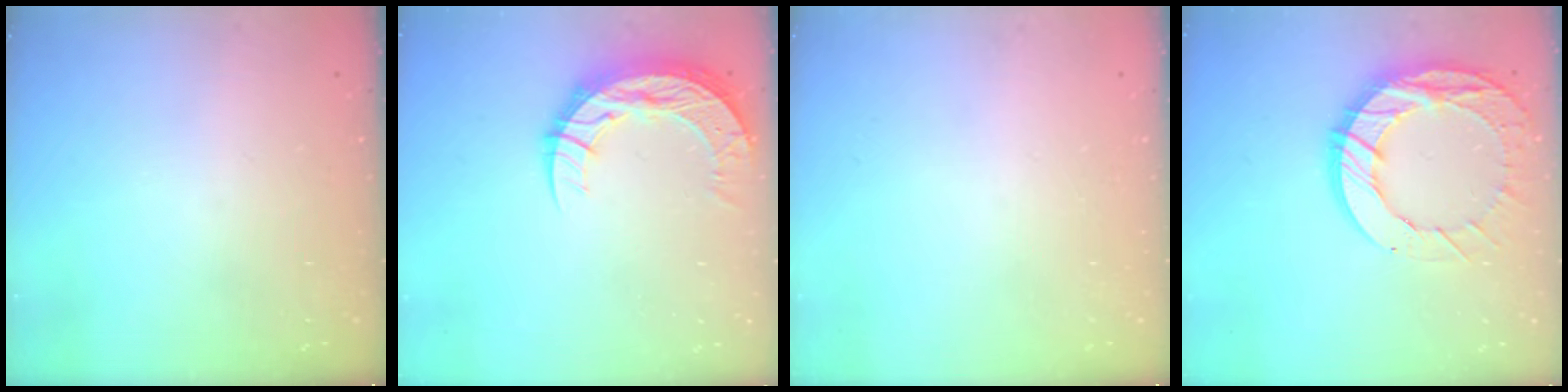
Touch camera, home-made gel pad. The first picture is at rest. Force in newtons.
{"total": 12.6, "press": 12.6, "slide": 0.9}
{"total": 0.0}
{"total": 16.4, "press": 16.4, "slide": 1.3}